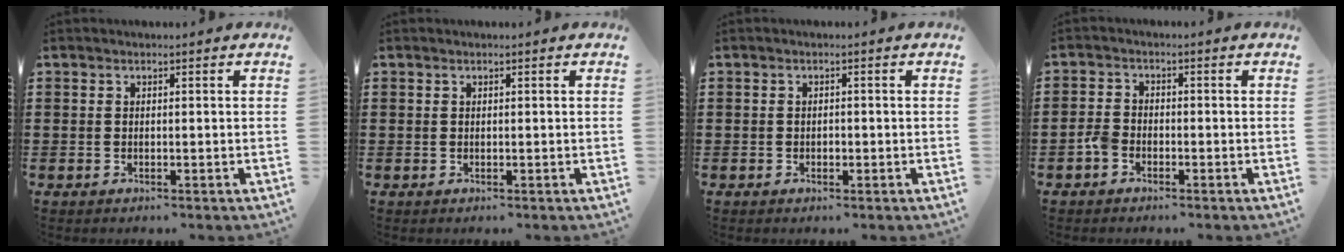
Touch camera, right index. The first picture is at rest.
{"total": 0.0}
{"total": 0.6, "force": [-0.2, 0.5, 0.3], "torque": [-0.006, 0.001, -0.003]}
{"total": 2.6, "force": [-1.4, 1.7, 1.5], "torque": [-0.051, -0.006, -0.033]}